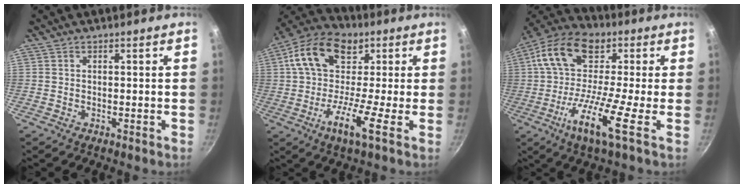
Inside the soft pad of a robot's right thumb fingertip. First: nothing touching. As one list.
[{"total": 15.5, "force": [1.3, 8.5, 12.9], "torque": [-0.209, 0.028, -0.003]}, {"total": 16.6, "force": [-1.4, 6.6, 15.1], "torque": [-0.271, 0.026, -0.058]}]